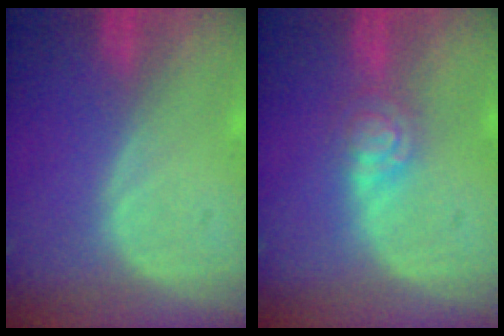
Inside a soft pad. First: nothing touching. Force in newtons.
{"total": 4.7, "press": 4.0, "slide": 2.5}